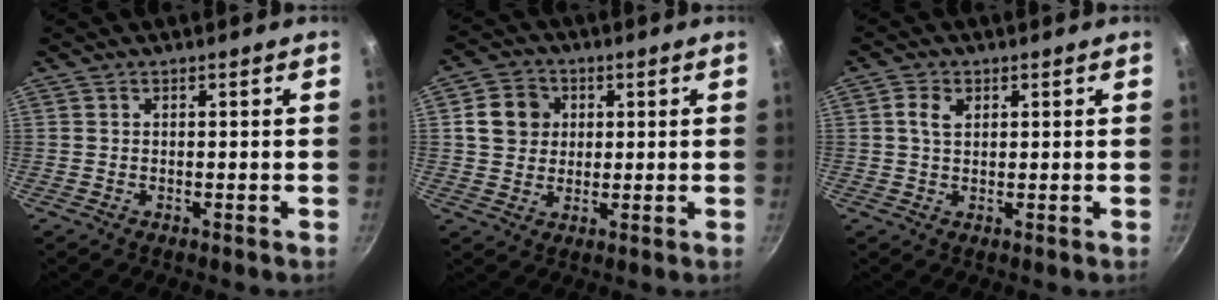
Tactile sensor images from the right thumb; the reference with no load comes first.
{"total": 7.7, "force": [1.7, 6.8, 3.2], "torque": [-0.027, 0.008, 0.023]}
{"total": 3.3, "force": [1.0, 2.2, 2.2], "torque": [-0.036, 0.003, 0.016]}